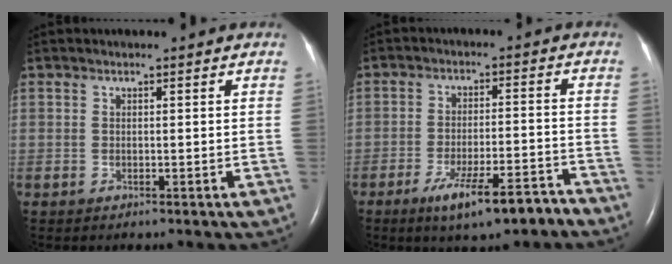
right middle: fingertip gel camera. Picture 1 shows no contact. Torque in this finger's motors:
{"motor_torque": [1.07, -0.99, 0.36, 0.11]}